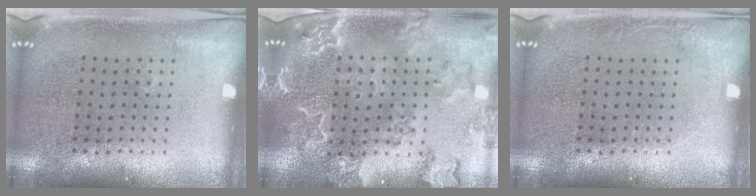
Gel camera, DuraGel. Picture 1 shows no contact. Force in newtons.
{"total": 2.9, "press": 2.7, "slide": 1.1}
{"total": 0.7, "press": 0.7, "slide": 0.1}